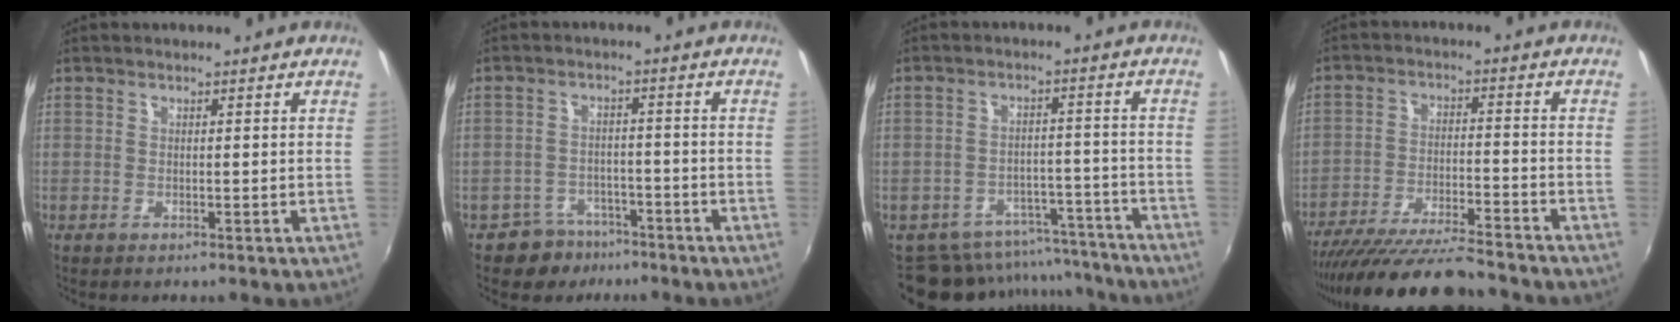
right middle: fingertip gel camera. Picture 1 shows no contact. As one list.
[{"total": 5.4, "force": [-4.1, 3.5, 0.4], "torque": [-0.021, 0.020, -0.060]}, {"total": 14.1, "force": [-12.7, 5.6, 2.8], "torque": [-0.057, 0.034, -0.160]}, {"total": 17.5, "force": [-15.5, 1.9, 7.8], "torque": [-0.159, -0.032, -0.248]}]